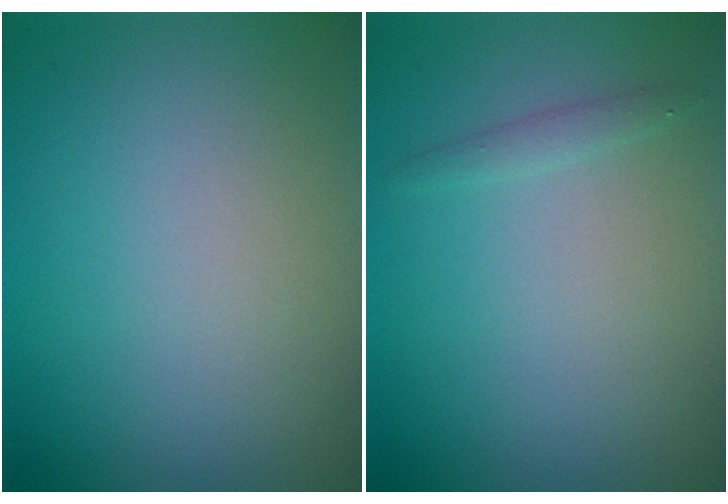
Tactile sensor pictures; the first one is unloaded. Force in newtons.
{"total": 0.8, "press": 0.8, "slide": 0.1}